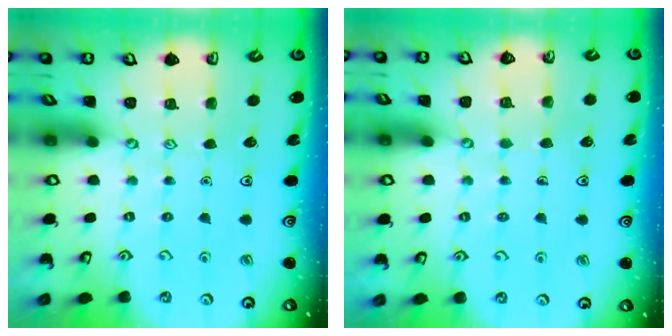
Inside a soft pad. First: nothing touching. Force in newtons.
{"total": 3.2, "press": 3.2, "slide": 0.2}